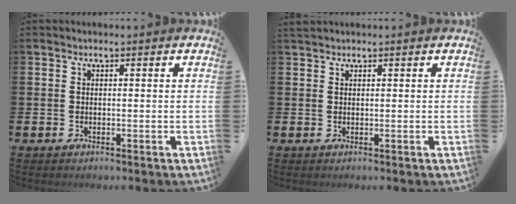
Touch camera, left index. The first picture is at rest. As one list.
[{"total": 1.1, "force": [1.0, 0.3, 0.1], "torque": [-0.001, 0.002, 0.019]}]